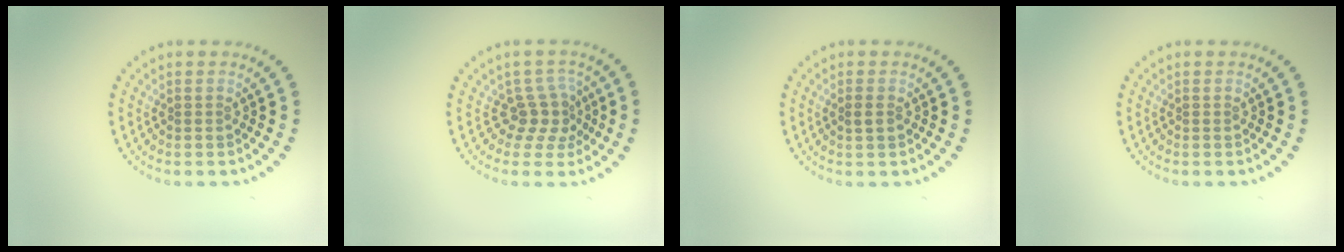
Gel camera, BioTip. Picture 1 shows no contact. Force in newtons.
{"total": 2.8, "press": 1.9, "slide": 2.0}
{"total": 1.1, "press": 1.1, "slide": 0.2}
{"total": 0.0}